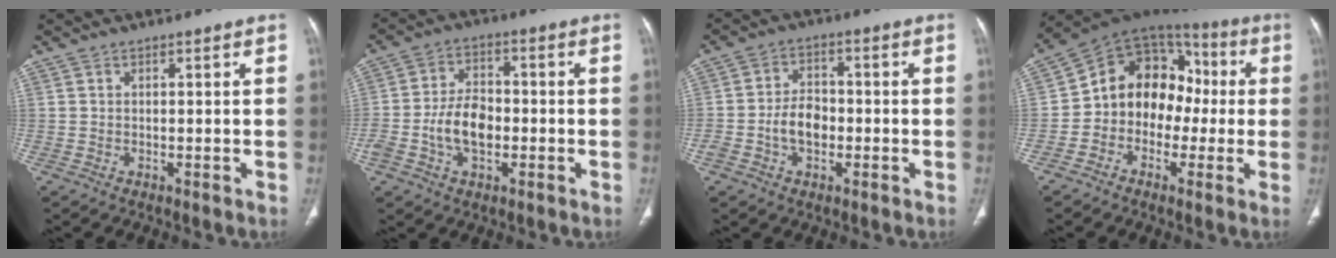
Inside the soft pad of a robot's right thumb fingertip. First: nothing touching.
{"total": 8.7, "force": [-2.0, 5.6, 6.4], "torque": [-0.111, 0.020, -0.039]}
{"total": 6.4, "force": [-1.6, 4.4, 4.3], "torque": [-0.068, 0.022, -0.034]}
{"total": 15.0, "force": [-1.1, 12.1, 8.9], "torque": [-0.086, 0.055, -0.034]}